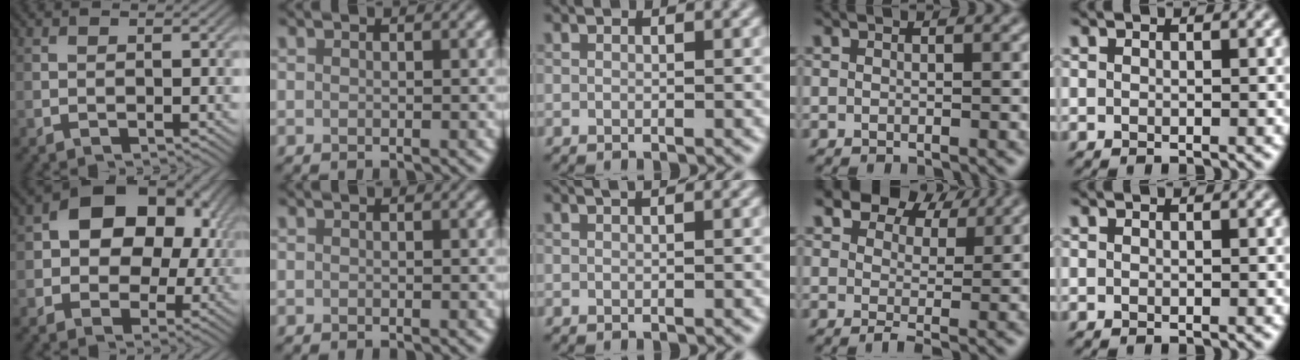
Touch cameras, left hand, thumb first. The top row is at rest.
{"thumb": {"total": 11.2, "force": [1.7, 8.4, 7.2], "torque": [-0.099, 0.011, 0.013]}, "middle": {"total": 0.9, "force": [0.6, 0.2, 0.6], "torque": [-0.007, 0.001, 0.006]}, "ring": {"total": 5.3, "force": [3.7, 2.6, 2.8], "torque": [-0.039, 0.004, 0.054]}}